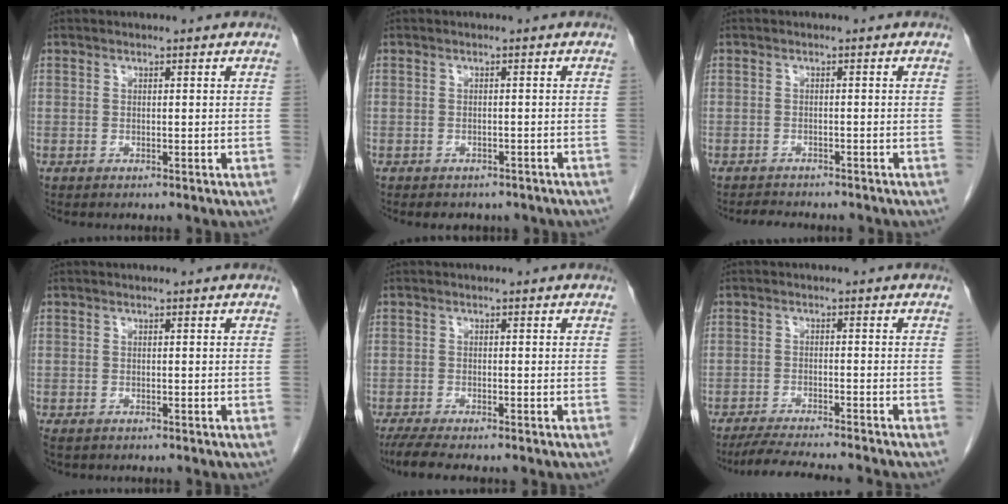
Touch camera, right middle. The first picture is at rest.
{"total": 5.6, "force": [-4.6, 2.6, 1.8], "torque": [-0.018, 0.005, -0.045]}
{"total": 4.0, "force": [-3.7, 1.1, 1.2], "torque": [-0.027, -0.008, -0.050]}
{"total": 1.7, "force": [-1.3, 0.8, 0.8], "torque": [-0.018, -0.005, -0.016]}
{"total": 4.5, "force": [-3.7, 0.3, 2.6], "torque": [-0.048, -0.012, -0.060]}
{"total": 9.9, "force": [-9.1, -0.3, 3.9], "torque": [-0.054, -0.013, -0.141]}